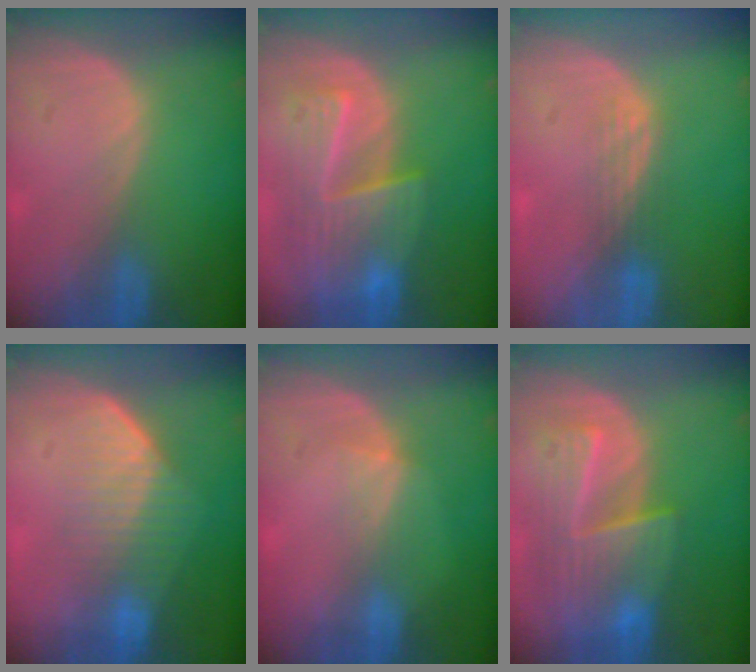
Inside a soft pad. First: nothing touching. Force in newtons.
{"total": 9.5, "press": 8.4, "slide": 4.5}
{"total": 2.9, "press": 2.5, "slide": 1.5}
{"total": 7.0, "press": 6.4, "slide": 3.0}
{"total": 2.4, "press": 2.1, "slide": 1.2}
{"total": 9.4, "press": 8.3, "slide": 4.2}